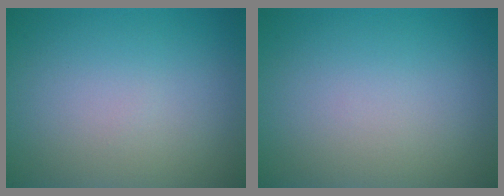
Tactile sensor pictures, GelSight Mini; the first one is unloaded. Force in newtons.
{"total": 0.0}